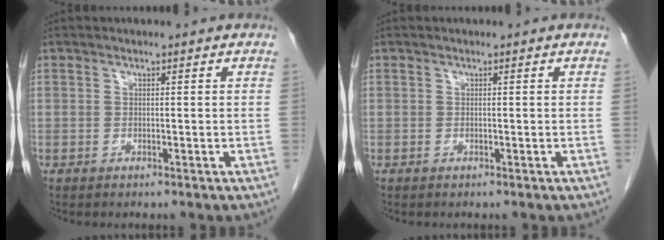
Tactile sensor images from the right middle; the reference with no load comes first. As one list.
[{"total": 0.0}]